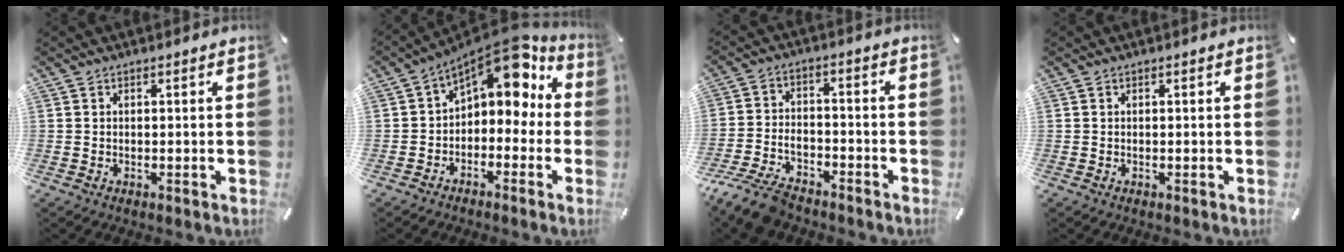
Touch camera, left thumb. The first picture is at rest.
{"total": 10.2, "force": [6.4, 5.6, 5.6], "torque": [-0.085, -0.056, 0.112]}
{"total": 9.0, "force": [-7.3, 3.7, 3.9], "torque": [-0.077, 0.034, -0.141]}
{"total": 0.0}